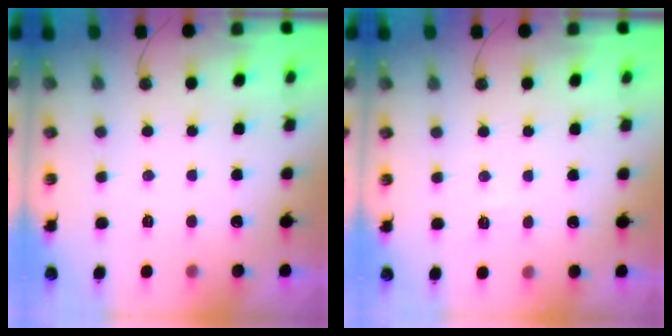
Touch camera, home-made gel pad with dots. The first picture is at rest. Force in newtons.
{"total": 5.8, "press": 5.7, "slide": 0.9}